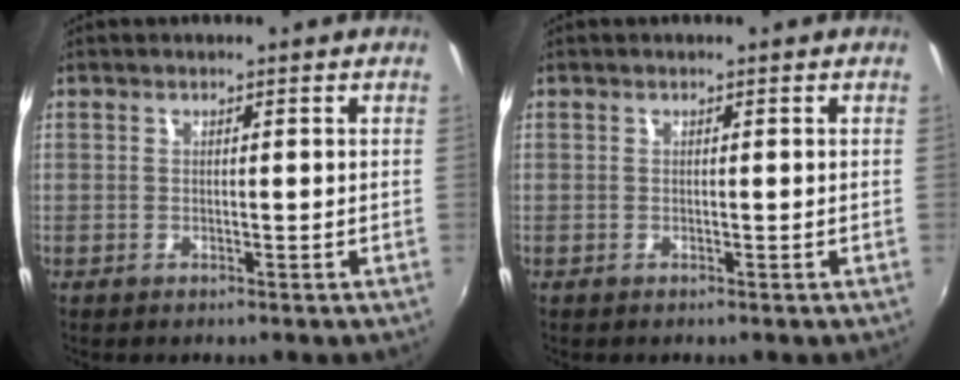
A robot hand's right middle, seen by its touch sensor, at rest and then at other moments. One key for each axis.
{"total": 0.0}